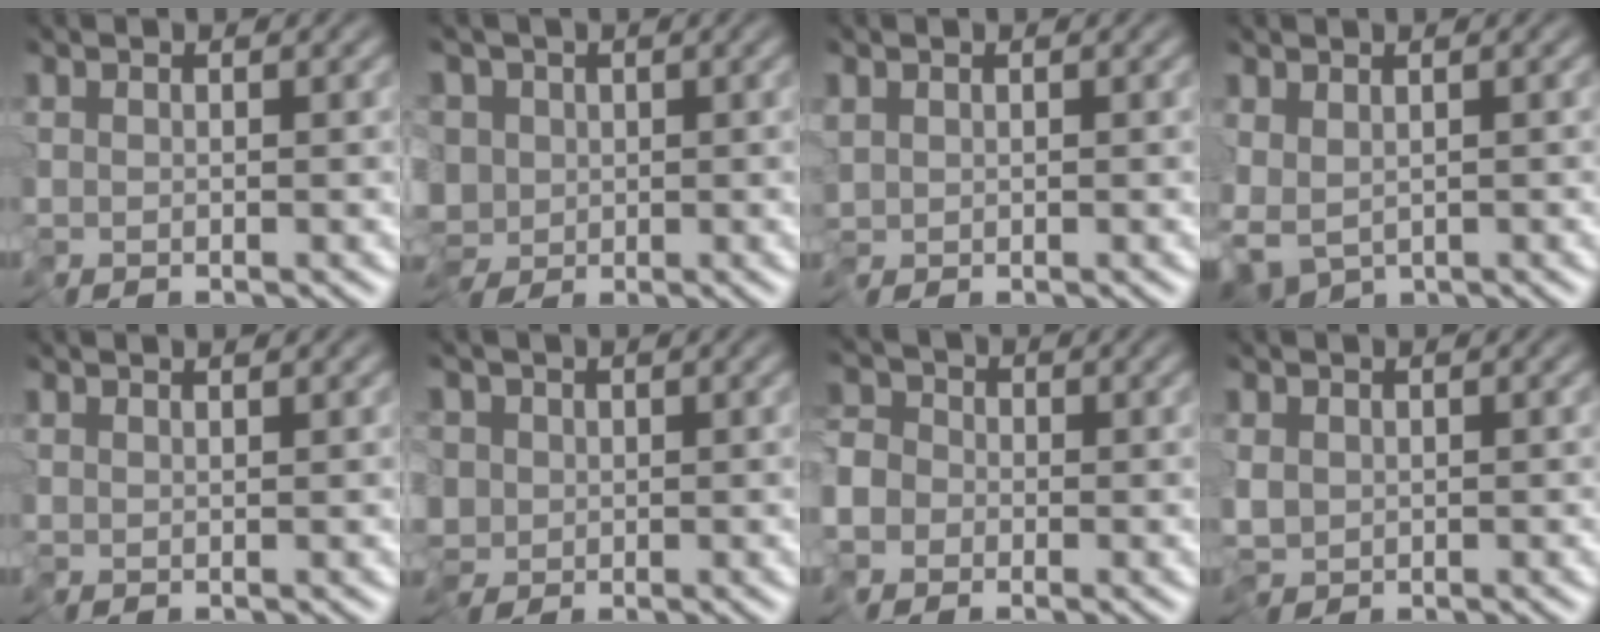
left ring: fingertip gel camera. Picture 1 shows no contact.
{"total": 6.7, "force": [-1.9, 5.3, 3.7], "torque": [-0.056, -0.012, -0.046]}
{"total": 0.9, "force": [-0.1, 0.8, 0.3], "torque": [-0.009, -0.001, -0.002]}
{"total": 3.8, "force": [-0.6, 2.5, 2.7], "torque": [-0.047, -0.015, 0.000]}
{"total": 0.7, "force": [0.6, 0.1, 0.5], "torque": [-0.012, 0.002, 0.008]}
{"total": 2.8, "force": [-0.8, 2.5, 0.9], "torque": [-0.018, -0.005, -0.027]}
{"total": 3.9, "force": [-1.7, 3.3, 0.9], "torque": [-0.015, 0.001, -0.047]}
{"total": 1.8, "force": [-0.3, 1.4, 1.0], "torque": [-0.028, -0.003, -0.011]}